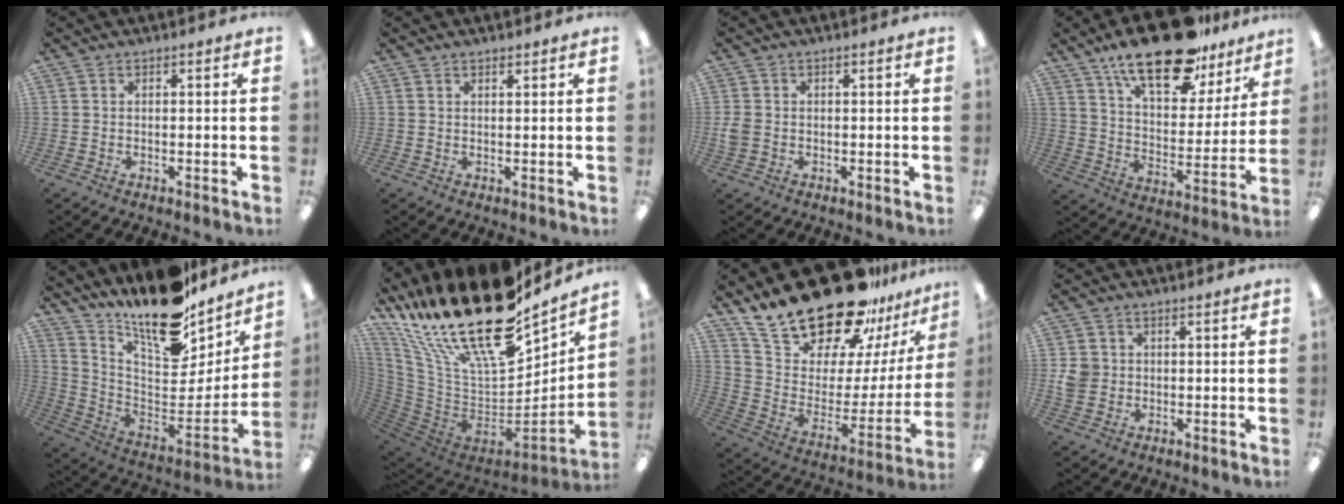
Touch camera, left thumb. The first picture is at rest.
{"total": 1.1, "force": [1.0, 0.3, 0.2], "torque": [-0.004, -0.001, 0.019]}
{"total": 2.6, "force": [-0.3, 2.1, 1.4], "torque": [-0.015, 0.002, -0.007]}
{"total": 22.4, "force": [15.9, 9.1, 13.0], "torque": [-0.203, -0.095, 0.270]}
{"total": 17.5, "force": [15.0, 5.3, 7.2], "torque": [-0.110, -0.135, 0.255]}
{"total": 30.9, "force": [19.2, 12.5, 20.7], "torque": [-0.388, -0.145, 0.345]}
{"total": 26.9, "force": [21.4, 11.1, 11.9], "torque": [-0.196, -0.155, 0.392]}
{"total": 3.9, "force": [0.3, 3.7, 1.1], "torque": [-0.017, 0.004, 0.006]}